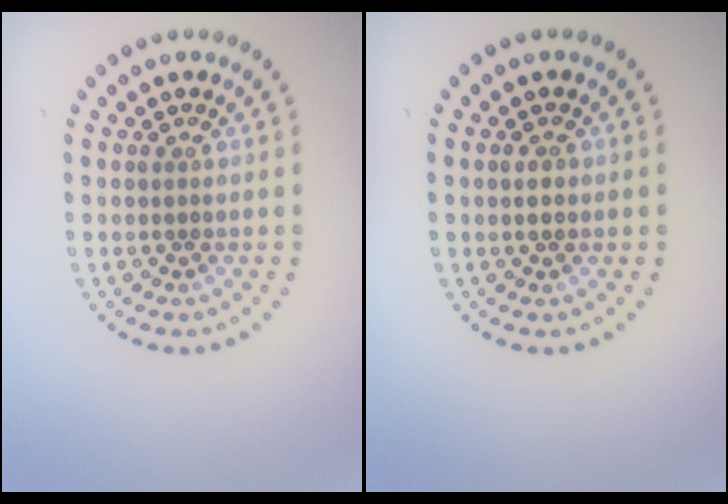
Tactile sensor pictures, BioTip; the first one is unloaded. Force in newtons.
{"total": 1.4, "press": 1.4, "slide": 0.2}